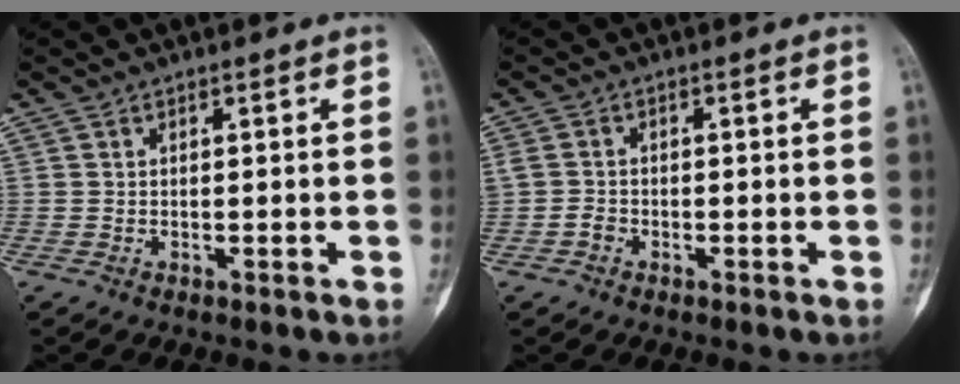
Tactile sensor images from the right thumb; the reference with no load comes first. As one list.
[{"total": 2.4, "force": [-1.0, 1.9, 0.9], "torque": [-0.018, 0.014, -0.018]}]